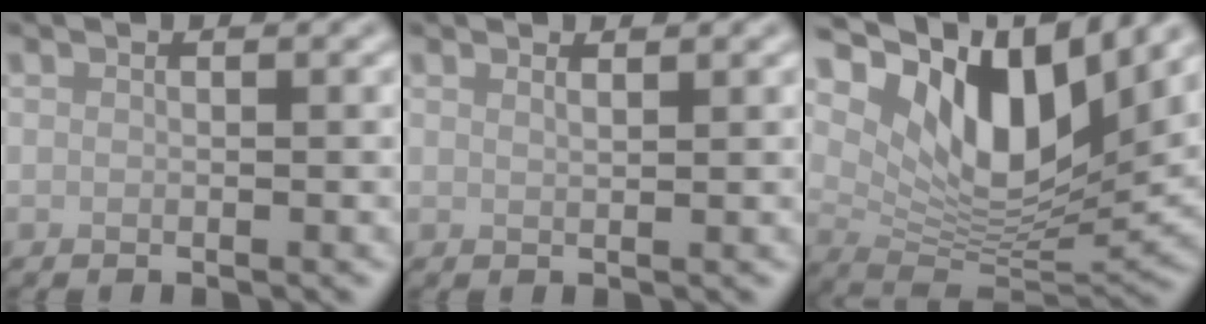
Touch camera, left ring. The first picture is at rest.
{"total": 0.9, "force": [0.8, 0.3, 0.4], "torque": [0.000, -0.002, 0.010]}
{"total": 10.7, "force": [5.8, 4.7, 7.7], "torque": [-0.129, -0.009, 0.108]}